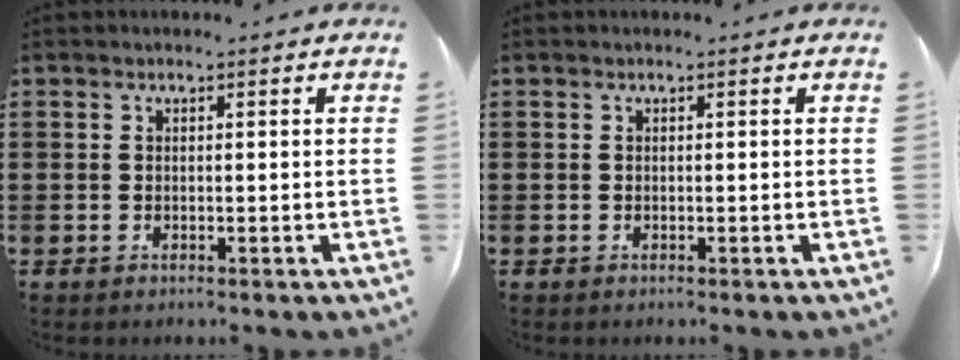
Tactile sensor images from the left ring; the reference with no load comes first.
{"total": 0.0}